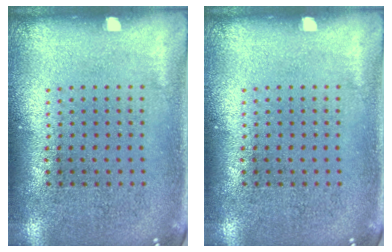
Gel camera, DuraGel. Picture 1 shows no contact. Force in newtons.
{"total": 0.0}